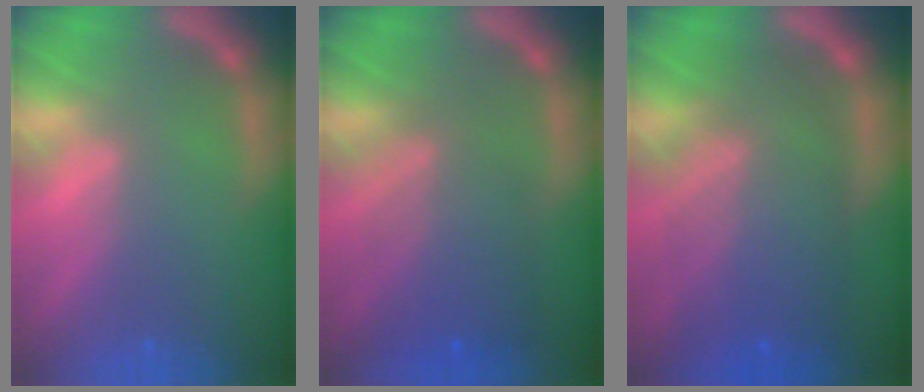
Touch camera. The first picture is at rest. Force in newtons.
{"total": 6.6}
{"total": 9.5}